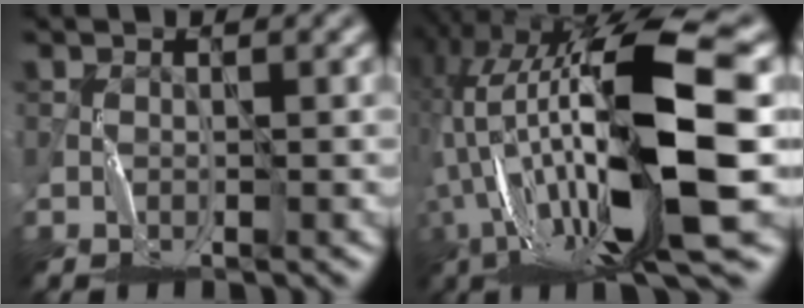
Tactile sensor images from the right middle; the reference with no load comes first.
{"total": 17.7, "force": [-1.7, 5.4, 16.8], "torque": [-0.323, -0.008, -0.020]}